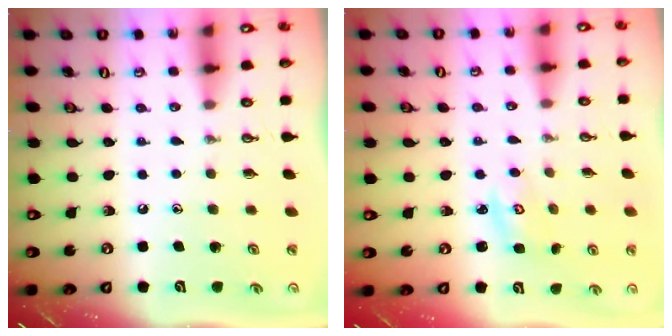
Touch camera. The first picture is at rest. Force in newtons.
{"total": 2.9, "press": 2.9, "slide": 0.4}